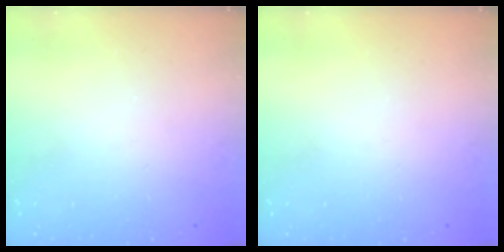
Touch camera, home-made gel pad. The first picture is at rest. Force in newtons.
{"total": 0.0}